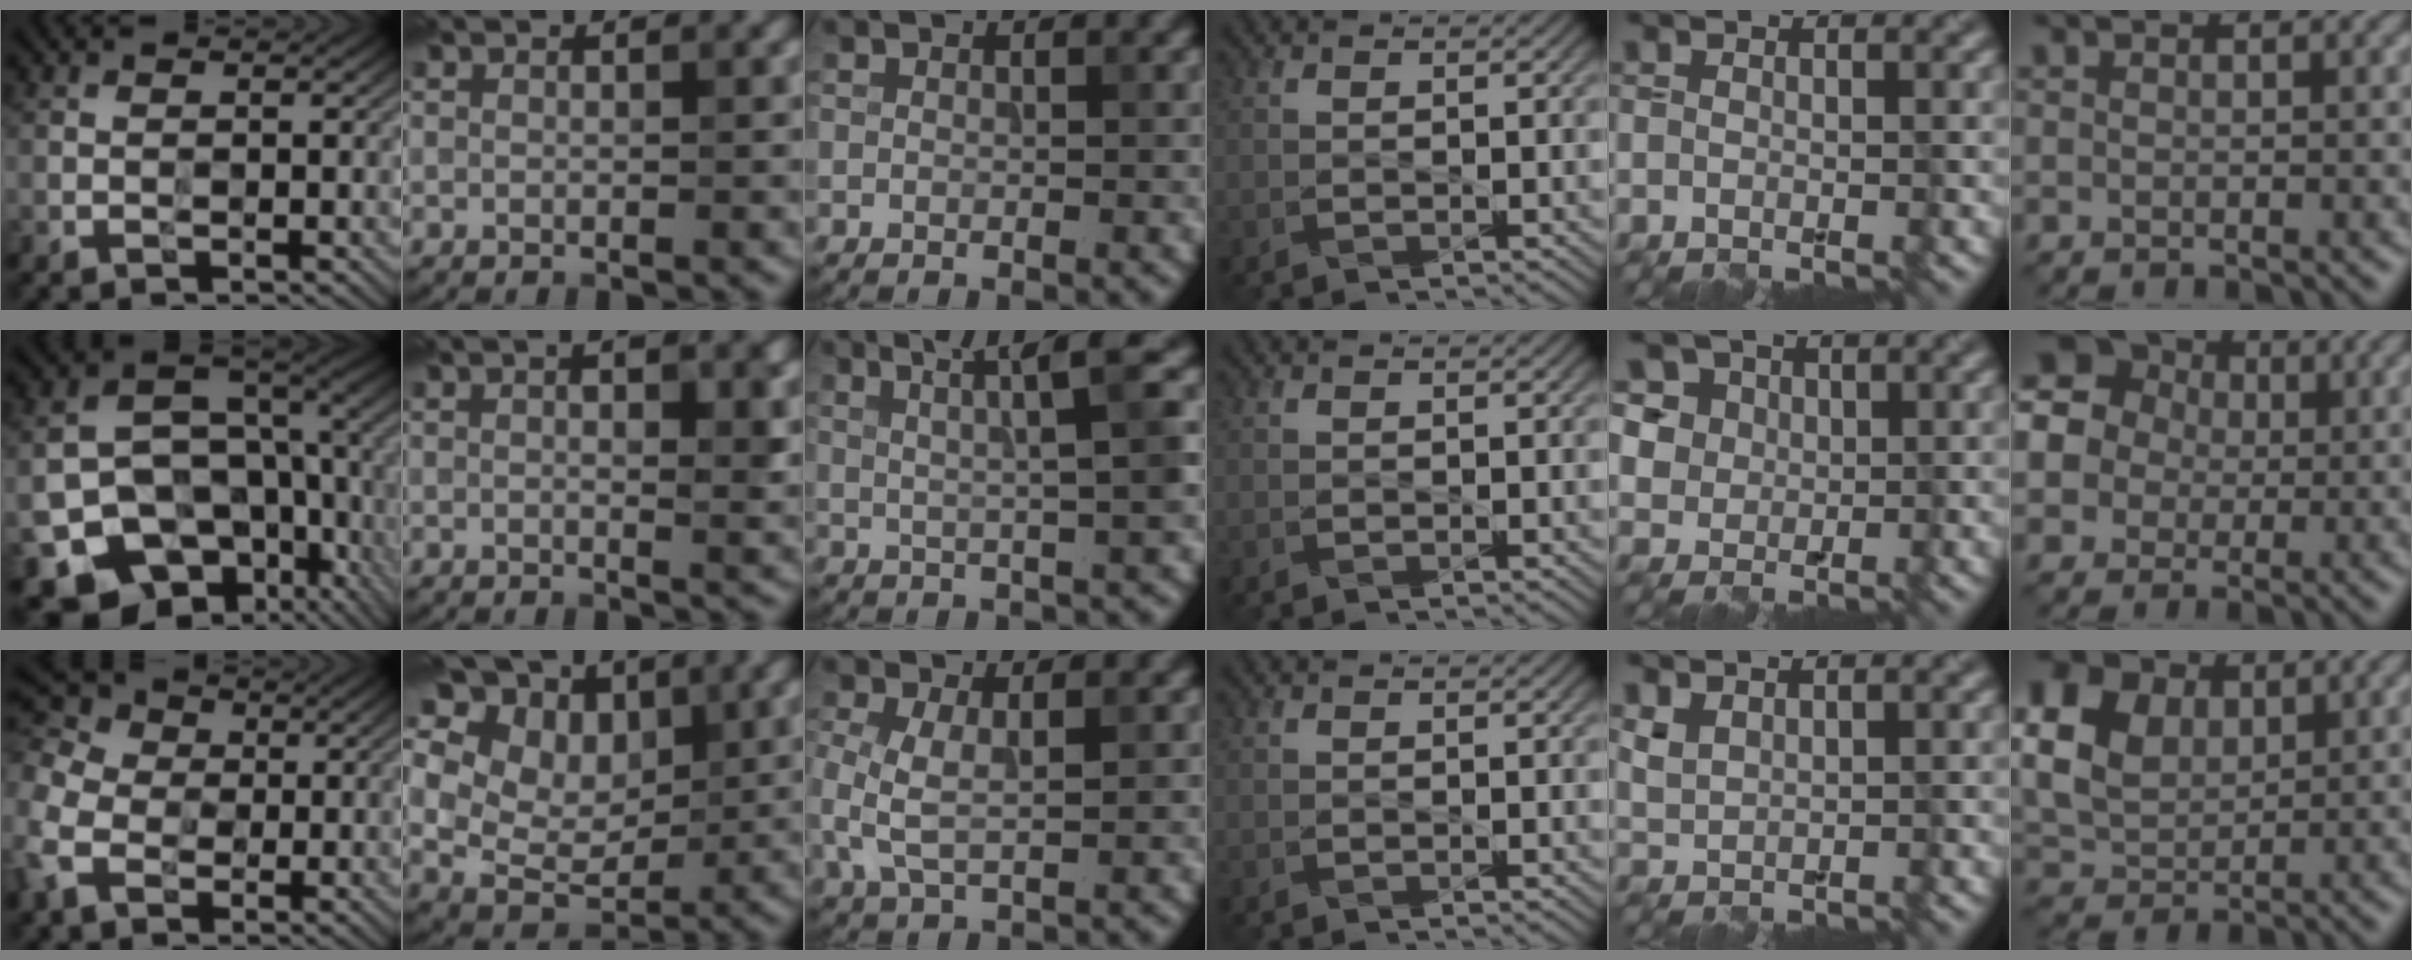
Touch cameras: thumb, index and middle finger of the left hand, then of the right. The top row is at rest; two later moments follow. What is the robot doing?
{"motion": "wipe", "object": "paper plate"}